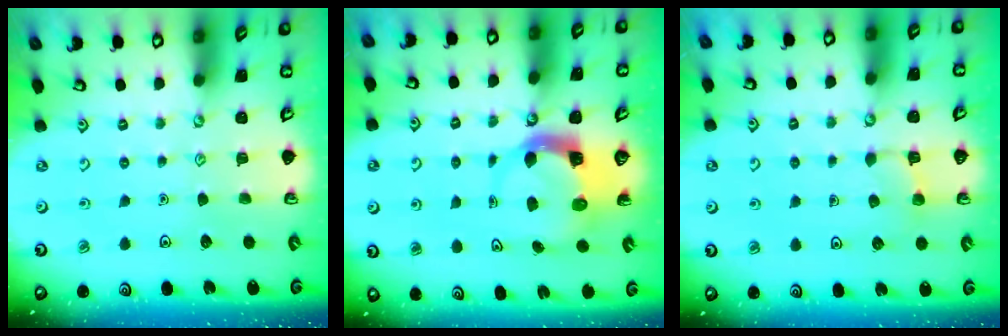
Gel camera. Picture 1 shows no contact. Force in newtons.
{"total": 5.1, "press": 5.0, "slide": 0.7}
{"total": 3.5, "press": 3.5, "slide": 0.6}